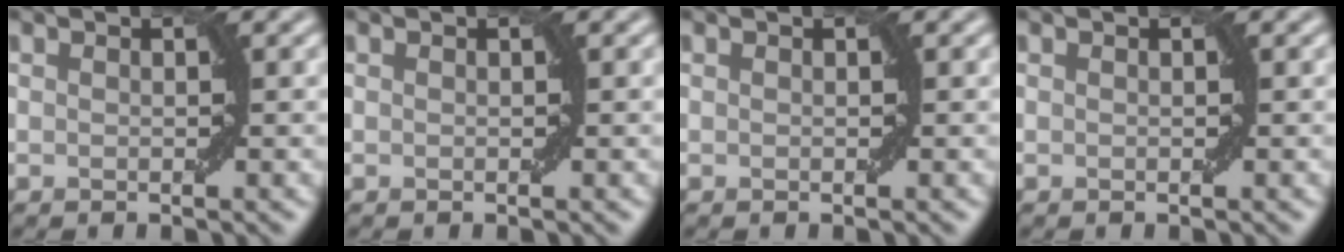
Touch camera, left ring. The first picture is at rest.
{"total": 0.0}
{"total": 0.0}
{"total": 0.0}